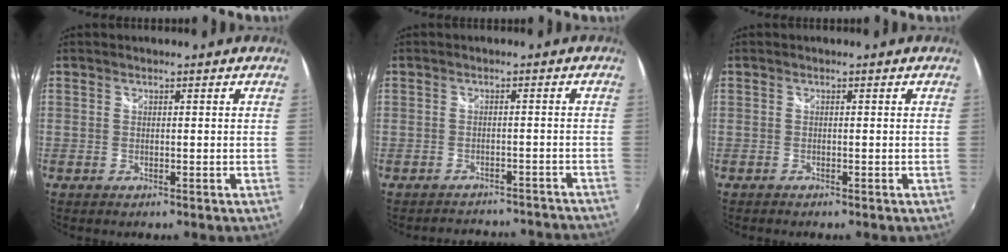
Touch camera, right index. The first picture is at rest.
{"total": 11.3, "force": [-10.5, 3.4, 2.3], "torque": [-0.044, 0.020, -0.117]}
{"total": 0.7, "force": [-0.7, 0.2, 0.1], "torque": [-0.004, -0.006, -0.012]}